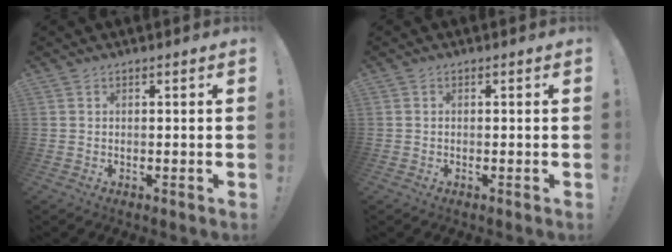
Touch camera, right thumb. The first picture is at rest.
{"total": 0.0}